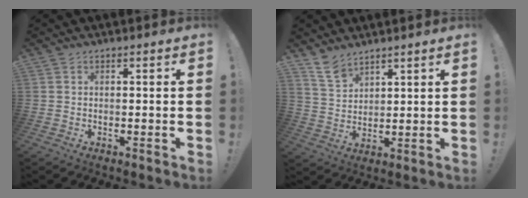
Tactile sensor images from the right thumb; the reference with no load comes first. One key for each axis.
{"total": 7.5, "fx": 6.1, "fy": 3.5, "fz": 2.6, "tx": -0.054, "ty": -0.036, "tz": 0.120}